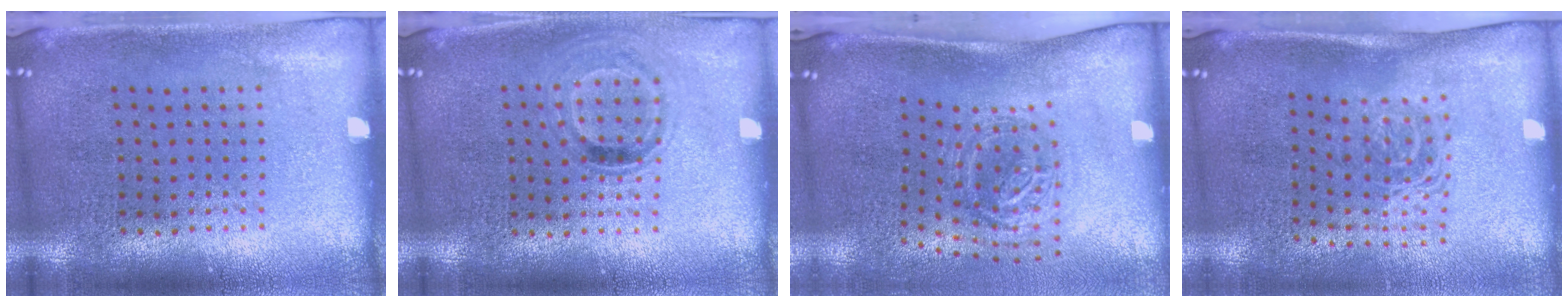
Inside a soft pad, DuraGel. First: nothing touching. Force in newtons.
{"total": 0.9, "press": 0.8, "slide": 0.5}
{"total": 1.7, "press": 1.2, "slide": 1.2}
{"total": 1.7, "press": 1.1, "slide": 1.3}